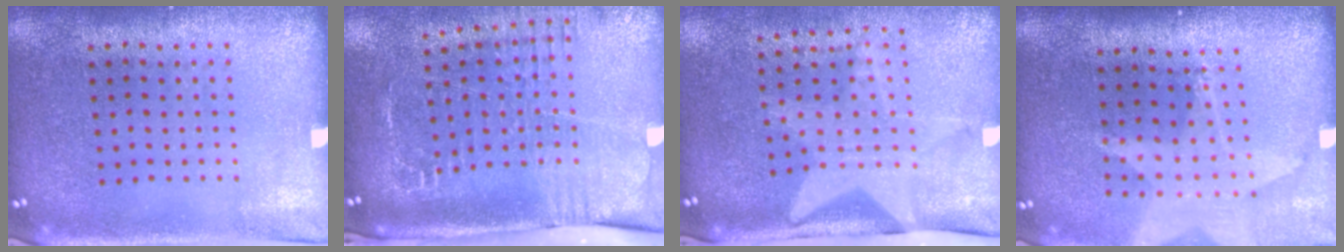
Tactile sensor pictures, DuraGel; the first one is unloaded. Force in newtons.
{"total": 2.6, "press": 2.0, "slide": 1.7}
{"total": 1.9, "press": 1.6, "slide": 1.0}
{"total": 1.8, "press": 1.5, "slide": 1.0}